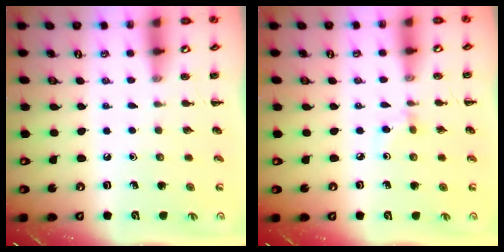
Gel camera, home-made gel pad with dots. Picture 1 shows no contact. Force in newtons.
{"total": 3.7, "press": 3.4, "slide": 1.4}